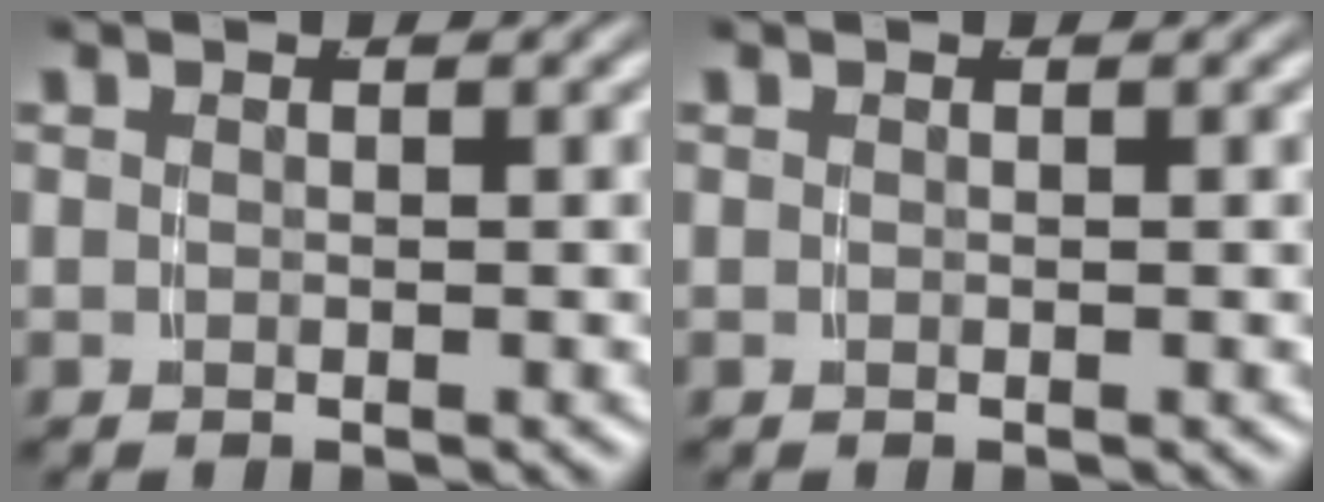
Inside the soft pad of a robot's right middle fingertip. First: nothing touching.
{"total": 0.0}